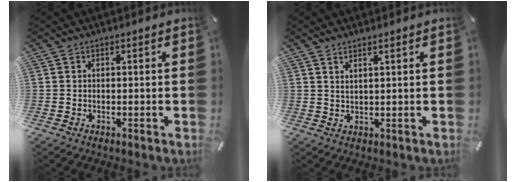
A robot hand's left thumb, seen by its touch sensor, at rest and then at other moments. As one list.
[{"total": 1.7, "force": [1.3, -0.2, 1.0], "torque": [-0.022, -0.003, 0.025]}]